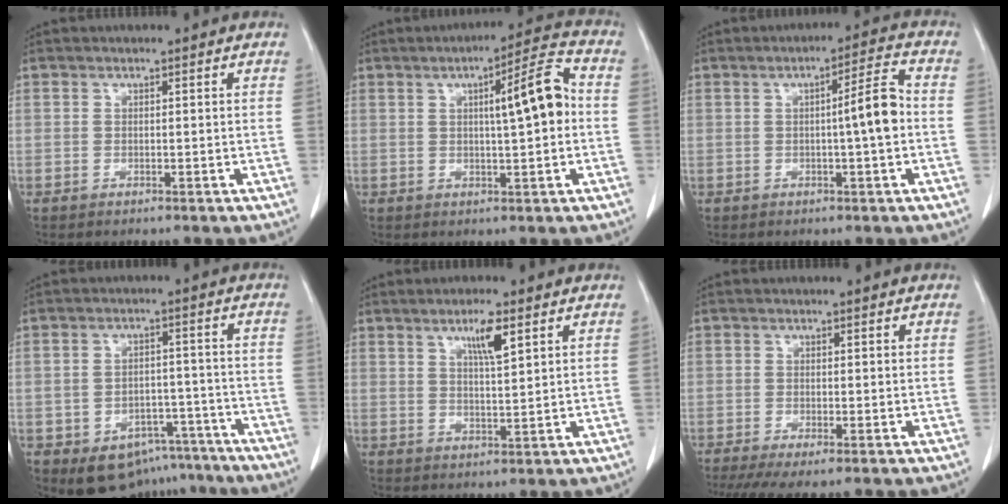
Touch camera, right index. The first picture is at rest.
{"total": 8.7, "force": [0.8, 0.8, 8.6], "torque": [-0.126, 0.018, 0.009]}
{"total": 6.0, "force": [-0.5, -0.1, 6.0], "torque": [-0.087, 0.010, -0.009]}
{"total": 10.2, "force": [-6.9, 6.9, 3.1], "torque": [-0.031, 0.031, -0.090]}
{"total": 4.9, "force": [2.7, 0.4, 4.1], "torque": [-0.072, -0.003, 0.046]}
{"total": 4.8, "force": [-3.6, 0.3, 3.2], "torque": [-0.051, -0.011, -0.060]}